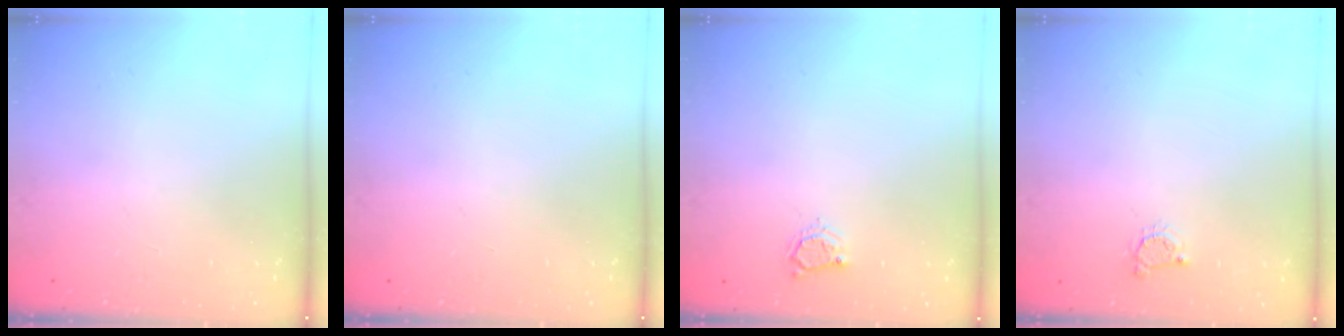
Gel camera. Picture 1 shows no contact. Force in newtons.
{"total": 0.0}
{"total": 3.2, "press": 3.2, "slide": 0.4}
{"total": 2.2, "press": 2.2, "slide": 0.4}